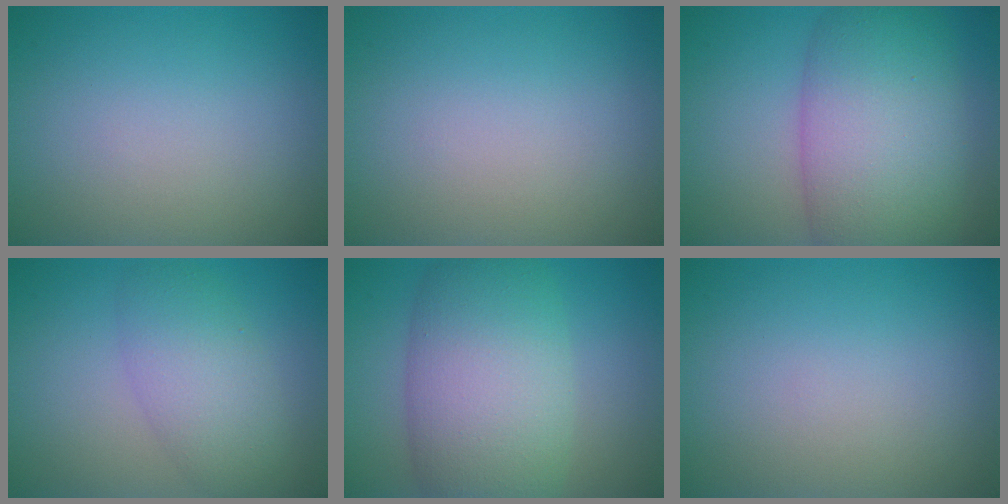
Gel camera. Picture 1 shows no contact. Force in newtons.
{"total": 0.0}
{"total": 10.6, "press": 10.6, "slide": 0.3}
{"total": 4.5, "press": 4.5, "slide": 0.2}
{"total": 10.0, "press": 10.0, "slide": 0.3}
{"total": 0.0}